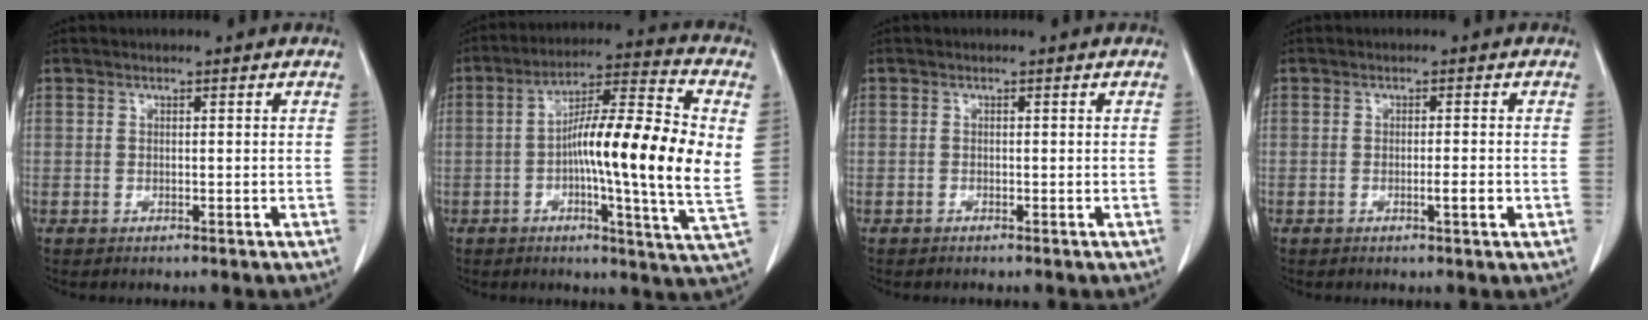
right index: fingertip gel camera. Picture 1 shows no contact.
{"total": 18.6, "force": [0.4, 1.1, 18.5], "torque": [-0.295, 0.012, -0.010]}
{"total": 0.0}
{"total": 2.0, "force": [-0.6, 0.0, 1.9], "torque": [-0.030, -0.002, -0.010]}